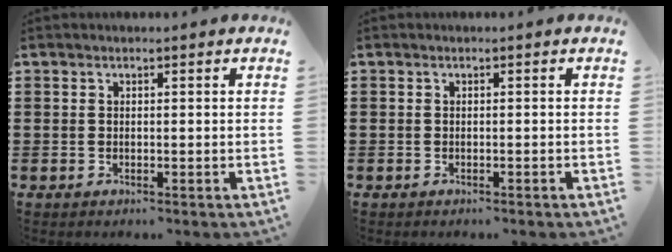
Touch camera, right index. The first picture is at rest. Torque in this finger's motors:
{"motor_torque": [-0.19, -0.15, -0.35, -0.21]}